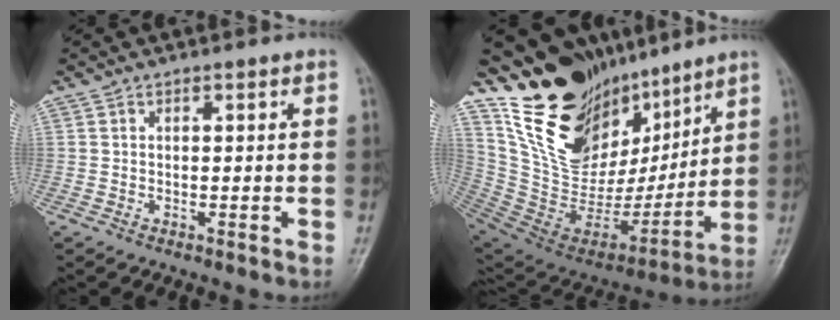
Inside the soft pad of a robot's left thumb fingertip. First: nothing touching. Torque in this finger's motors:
{"motor_torque": [1.04, 0.08, 0.80, -1.97, 0.14]}